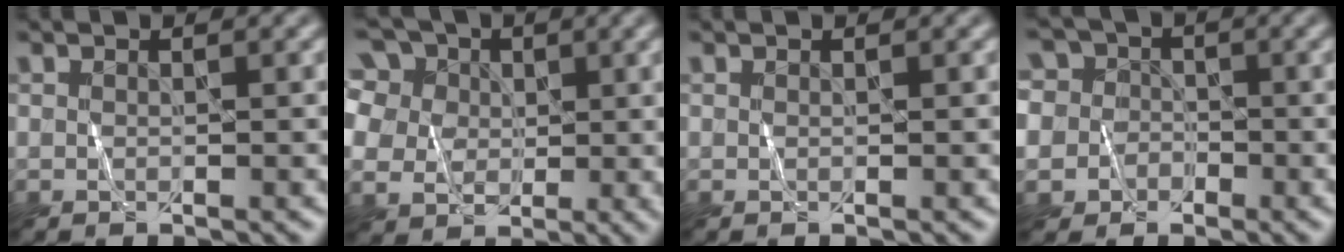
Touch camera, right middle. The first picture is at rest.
{"total": 12.2, "force": [5.0, 9.0, 6.5], "torque": [-0.144, 0.036, 0.076]}
{"total": 0.0}
{"total": 8.8, "force": [-0.6, 8.3, 2.9], "torque": [-0.065, 0.033, -0.059]}